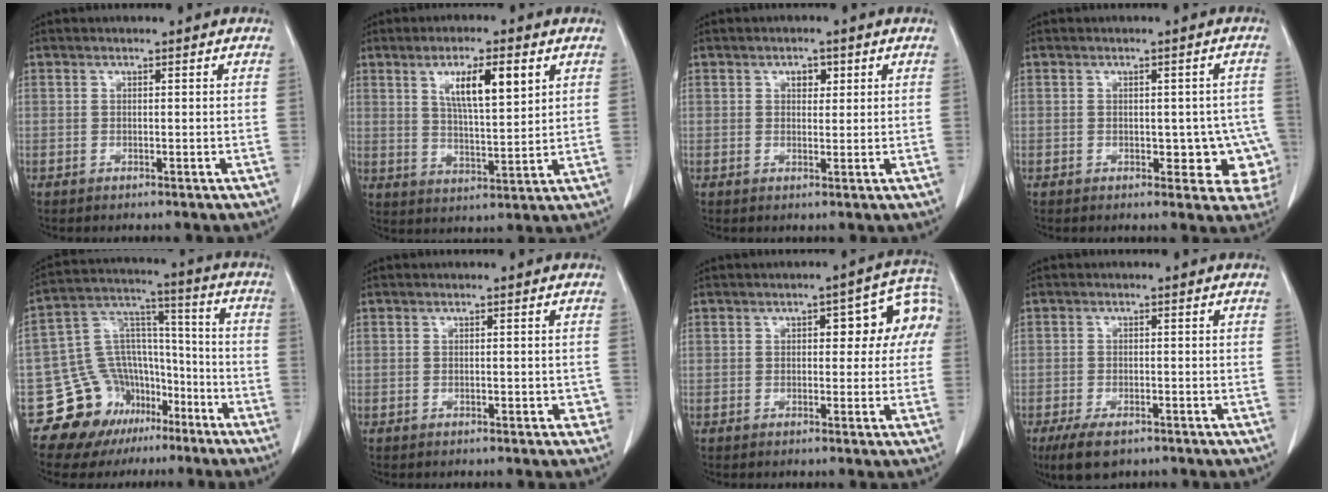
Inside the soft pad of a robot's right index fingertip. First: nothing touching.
{"total": 8.8, "force": [3.7, 1.8, 7.8], "torque": [-0.137, 0.001, 0.068]}
{"total": 2.1, "force": [0.9, 1.3, 1.3], "torque": [-0.017, 0.002, 0.012]}
{"total": 7.0, "force": [-1.7, 3.9, 5.6], "torque": [-0.036, 0.015, -0.015]}
{"total": 15.4, "force": [-8.9, 11.8, 4.4], "torque": [-0.072, 0.096, -0.132]}
{"total": 1.6, "force": [-0.5, 0.8, 1.3], "torque": [-0.014, 0.004, -0.004]}
{"total": 8.5, "force": [1.8, 4.0, 7.3], "torque": [-0.075, 0.041, 0.020]}
{"total": 5.3, "force": [-3.6, 2.4, 3.1], "torque": [-0.060, -0.007, -0.056]}